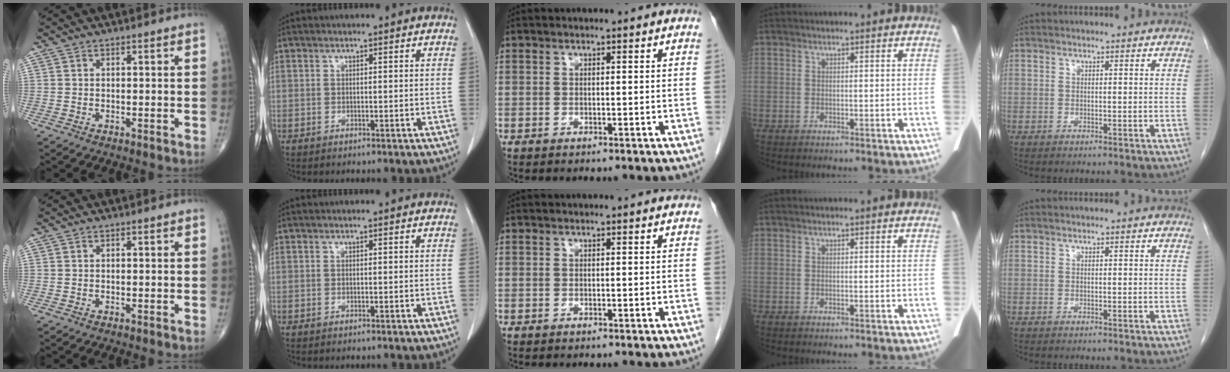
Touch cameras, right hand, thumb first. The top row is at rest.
{}